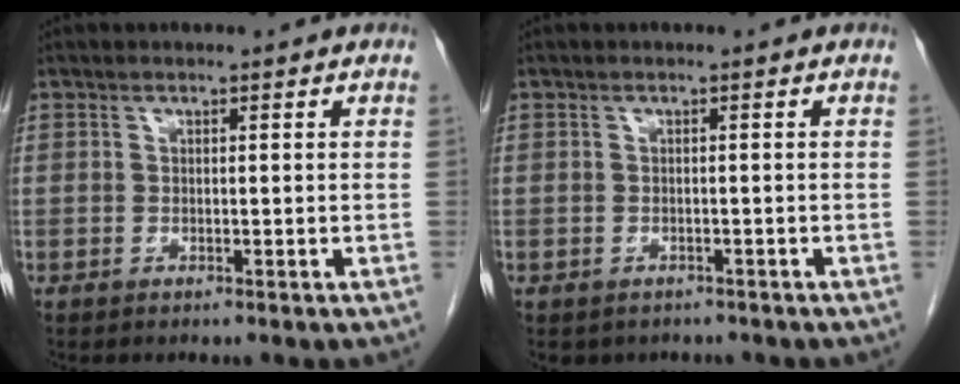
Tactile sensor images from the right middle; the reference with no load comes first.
{"total": 3.2, "force": [-2.5, 2.0, 0.4], "torque": [-0.005, 0.004, -0.031]}